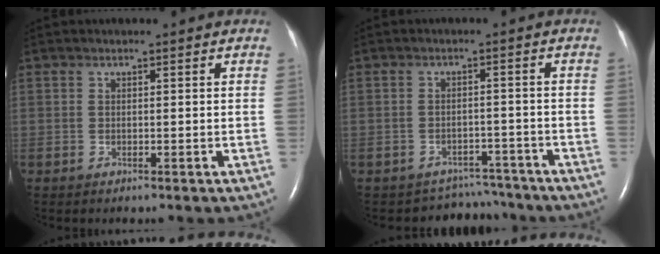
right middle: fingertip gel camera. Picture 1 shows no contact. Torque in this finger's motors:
{"motor_torque": [0.14, -0.18, -0.02, 0.00]}